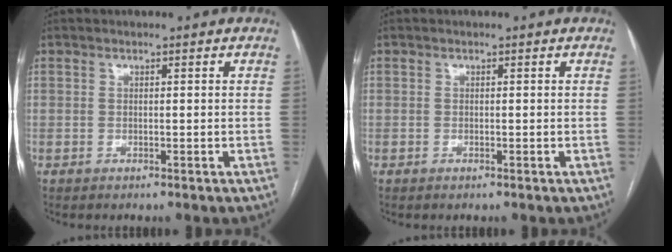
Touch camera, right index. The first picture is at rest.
{"total": 0.0}